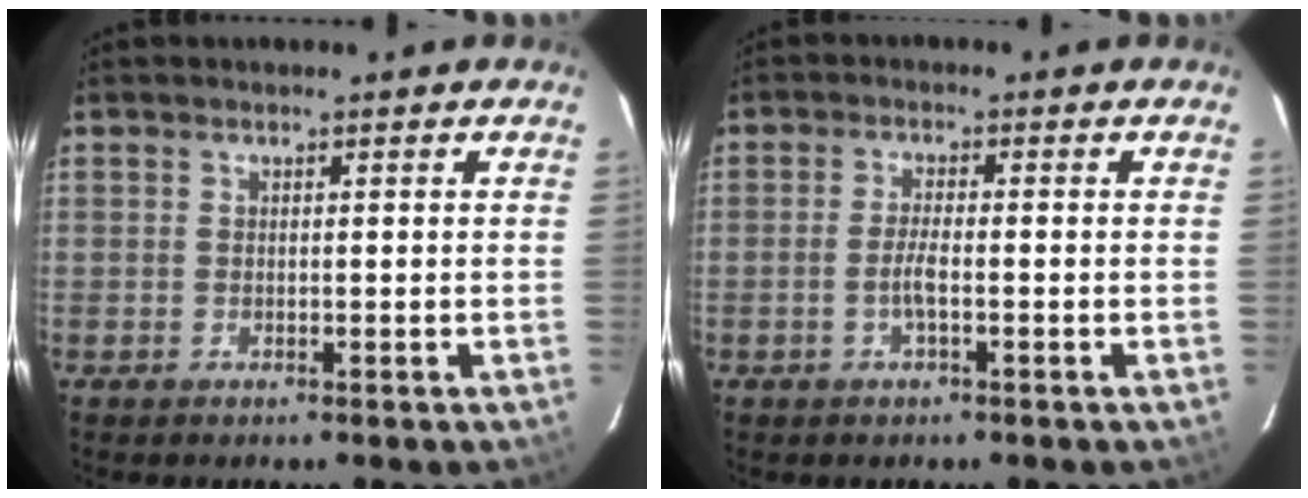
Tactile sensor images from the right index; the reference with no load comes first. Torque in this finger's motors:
{"motor_torque": [-0.19, -0.03, -0.05, 0.01]}